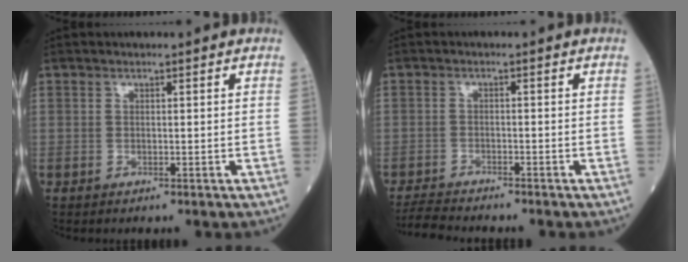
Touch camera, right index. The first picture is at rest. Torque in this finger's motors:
{"motor_torque": [-0.26, -0.28, -0.67, -0.21]}